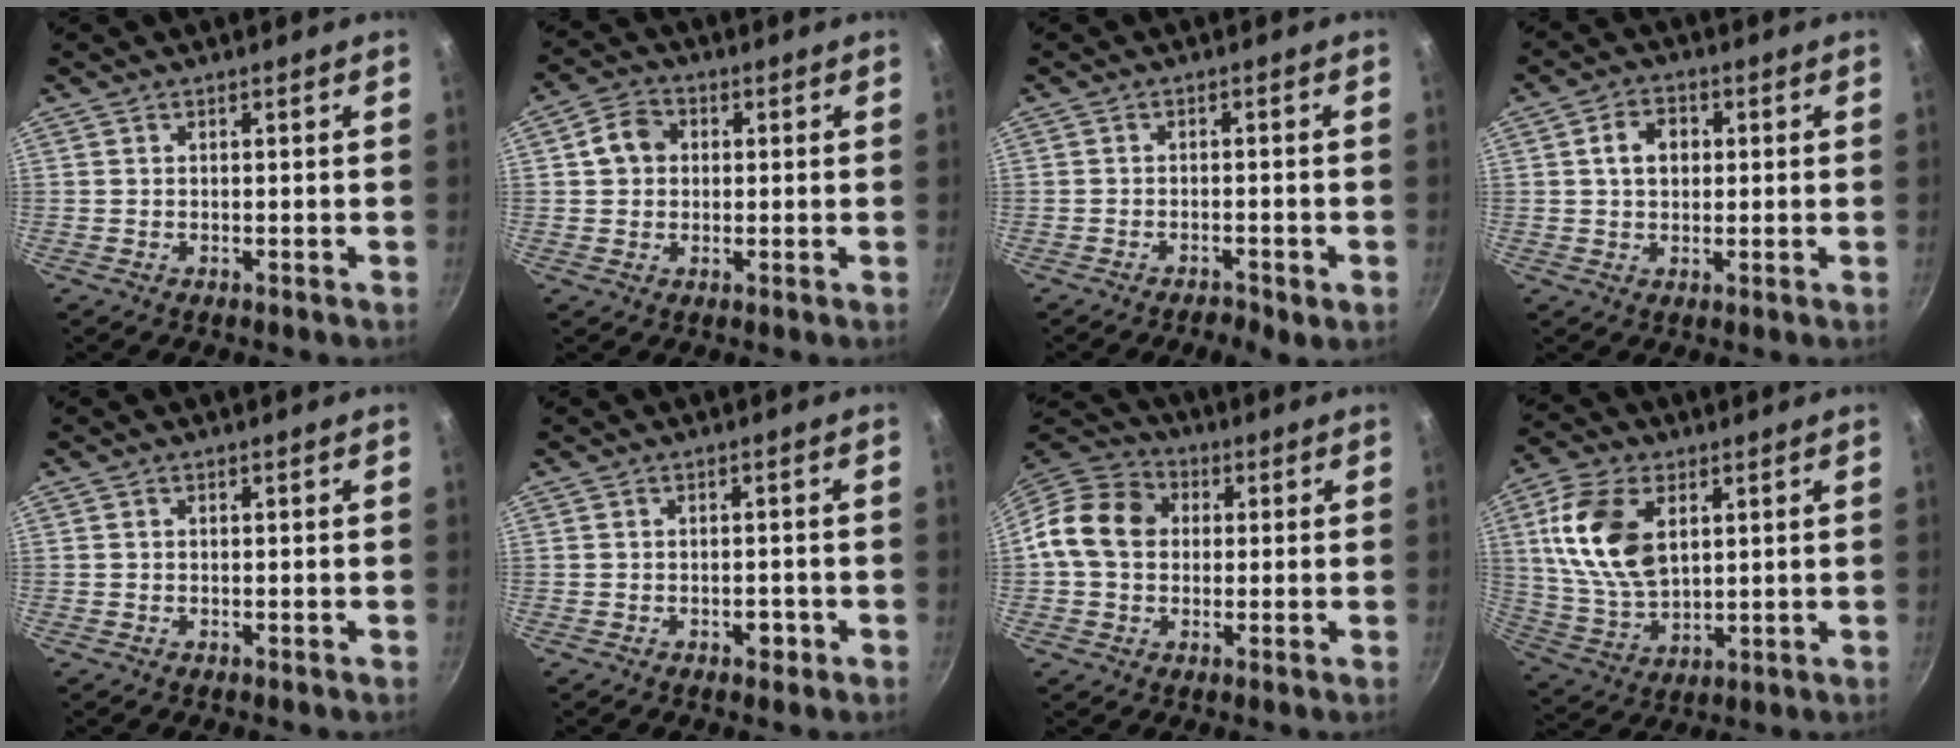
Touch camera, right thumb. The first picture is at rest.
{"total": 4.4, "force": [0.7, 4.0, 1.8], "torque": [-0.006, 0.008, 0.003]}
{"total": 4.1, "force": [-2.3, 1.5, 3.0], "torque": [-0.048, 0.015, -0.028]}
{"total": 6.0, "force": [1.0, 4.5, 3.8], "torque": [-0.043, 0.010, 0.011]}
{"total": 0.0}
{"total": 2.1, "force": [-1.0, 1.3, 1.4], "torque": [-0.013, 0.010, -0.011]}
{"total": 12.4, "force": [0.9, 10.1, 7.1], "torque": [-0.106, 0.026, -0.005]}
{"total": 15.6, "force": [4.3, 9.4, 11.6], "torque": [-0.210, -0.011, 0.091]}